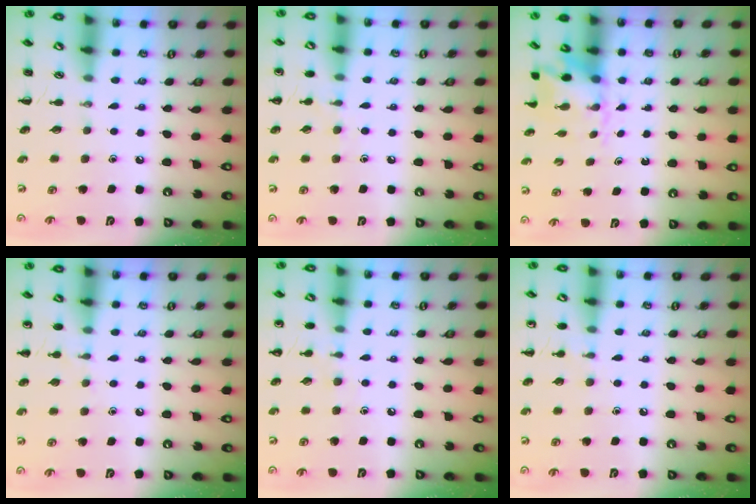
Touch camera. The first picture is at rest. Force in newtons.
{"total": 6.7, "press": 6.4, "slide": 1.9}
{"total": 2.9, "press": 2.8, "slide": 0.7}
{"total": 5.7, "press": 5.5, "slide": 1.6}
{"total": 6.0, "press": 5.7, "slide": 1.9}
{"total": 5.5, "press": 5.1, "slide": 1.8}